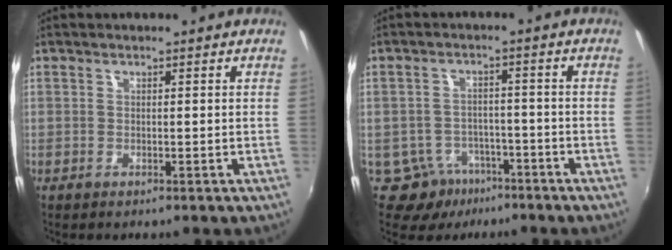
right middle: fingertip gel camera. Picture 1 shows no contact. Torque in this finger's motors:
{"motor_torque": [0.34, -0.37, -0.11, -0.04]}